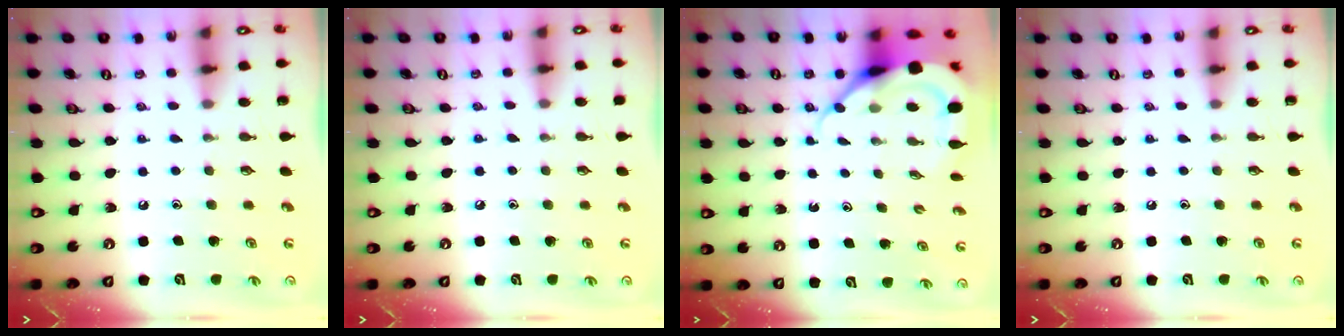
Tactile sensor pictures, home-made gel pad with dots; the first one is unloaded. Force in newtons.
{"total": 2.9, "press": 2.9, "slide": 0.5}
{"total": 8.5, "press": 8.4, "slide": 0.9}
{"total": 0.0}